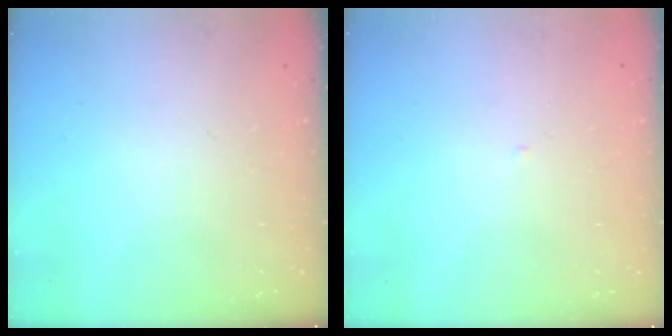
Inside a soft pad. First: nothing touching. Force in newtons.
{"total": 1.6, "press": 1.6, "slide": 0.3}